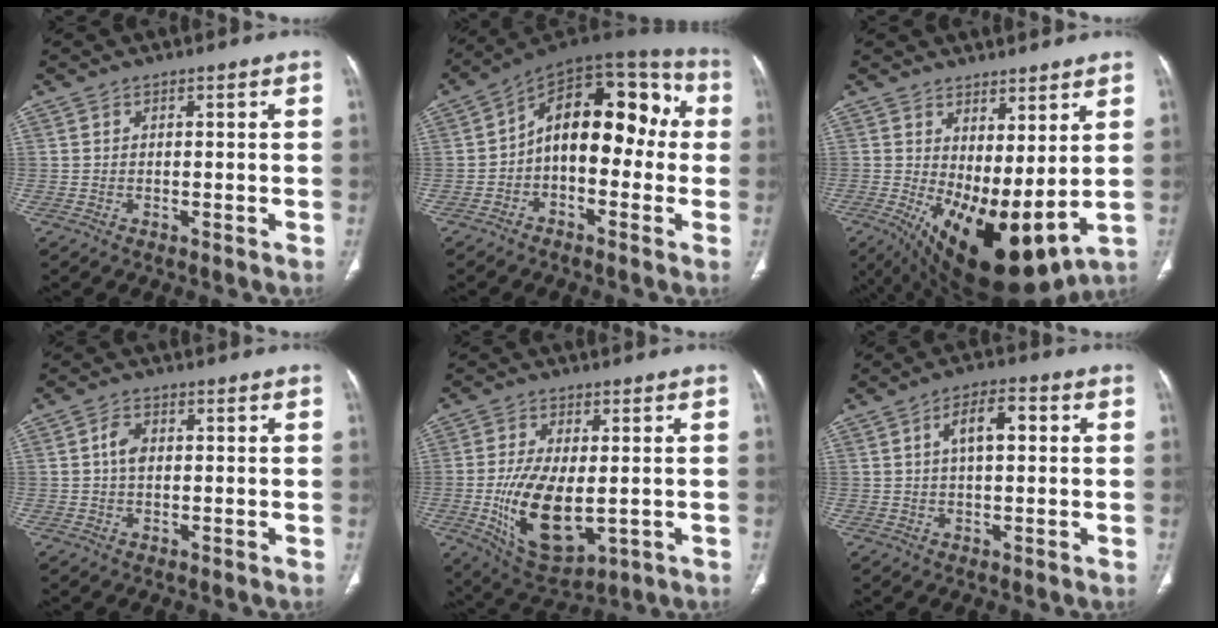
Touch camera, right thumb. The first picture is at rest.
{"total": 17.3, "force": [-0.1, 10.1, 14.0], "torque": [-0.160, 0.058, -0.017]}
{"total": 16.0, "force": [1.4, 6.6, 14.5], "torque": [-0.246, -0.032, 0.046]}
{"total": 3.2, "force": [0.4, 2.1, 2.4], "torque": [-0.047, 0.006, 0.003]}
{"total": 14.3, "force": [-2.1, 7.1, 12.3], "torque": [-0.220, -0.018, -0.014]}
{"total": 6.7, "force": [1.5, 3.0, 5.7], "torque": [-0.094, 0.014, 0.022]}